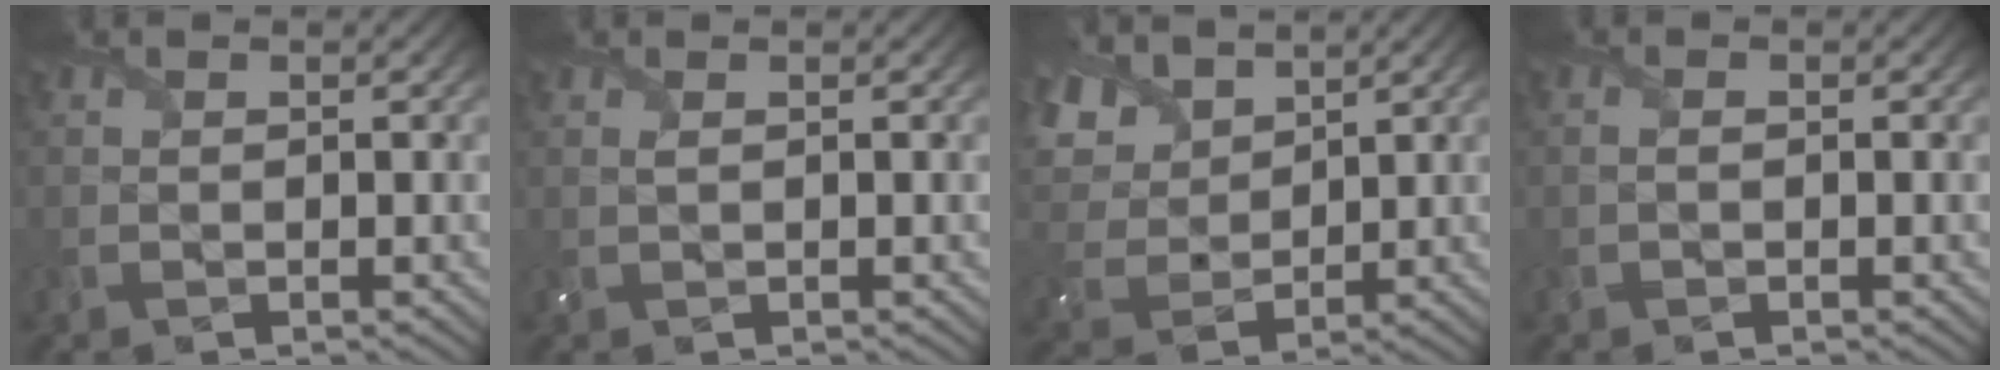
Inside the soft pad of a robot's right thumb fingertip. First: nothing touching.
{"total": 0.5, "force": [0.2, 0.0, 0.5], "torque": [-0.014, 0.001, 0.003]}
{"total": 9.1, "force": [5.4, 5.3, 5.0], "torque": [-0.156, 0.014, 0.100]}
{"total": 0.6, "force": [-0.1, 0.2, 0.6], "torque": [-0.015, 0.000, -0.002]}